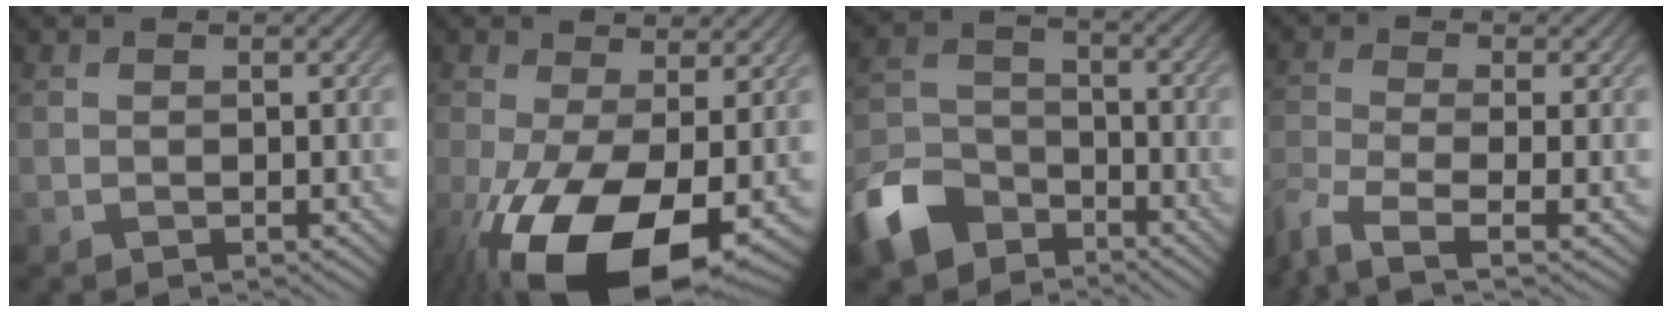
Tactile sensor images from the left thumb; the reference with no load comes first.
{"total": 15.4, "force": [-5.2, 7.0, 12.7], "torque": [-0.258, -0.046, -0.073]}
{"total": 9.8, "force": [-6.7, 5.6, 4.3], "torque": [-0.102, -0.011, -0.153]}
{"total": 6.0, "force": [-3.9, 1.4, 4.3], "torque": [-0.095, -0.014, -0.082]}